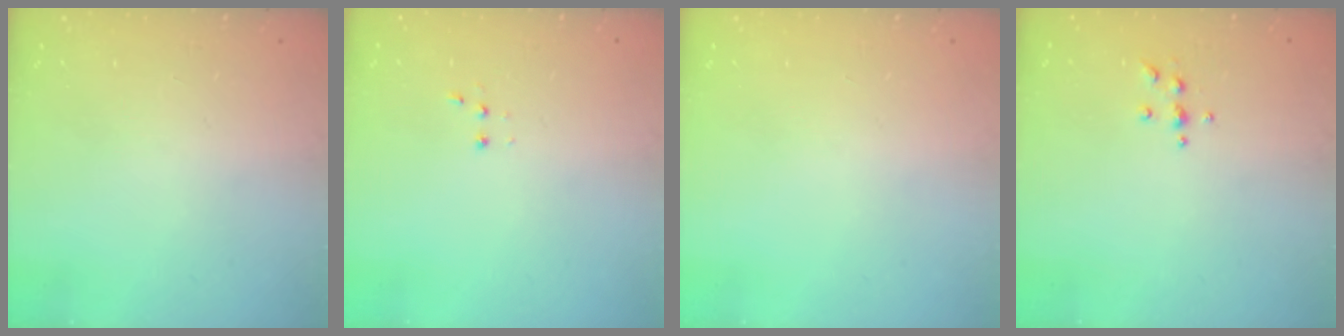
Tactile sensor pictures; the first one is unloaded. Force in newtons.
{"total": 2.8, "press": 2.7, "slide": 0.7}
{"total": 0.0}
{"total": 4.9, "press": 4.9, "slide": 0.7}